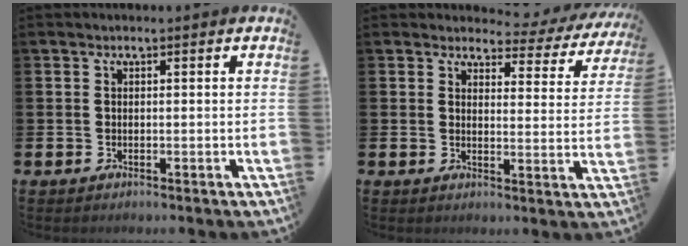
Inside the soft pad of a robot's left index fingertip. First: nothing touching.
{"total": 2.8, "force": [2.4, 1.4, 0.6], "torque": [-0.016, -0.023, 0.032]}